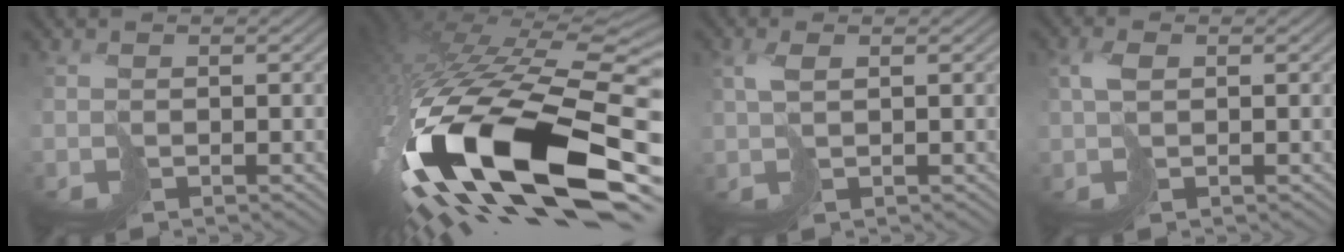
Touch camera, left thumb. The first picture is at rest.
{"total": 19.4, "force": [-4.8, 10.4, 15.6], "torque": [-0.376, -0.107, -0.026]}
{"total": 2.2, "force": [1.0, 0.6, 1.8], "torque": [-0.038, 0.007, 0.021]}
{"total": 2.2, "force": [0.7, 1.0, 1.8], "torque": [-0.043, 0.003, 0.014]}